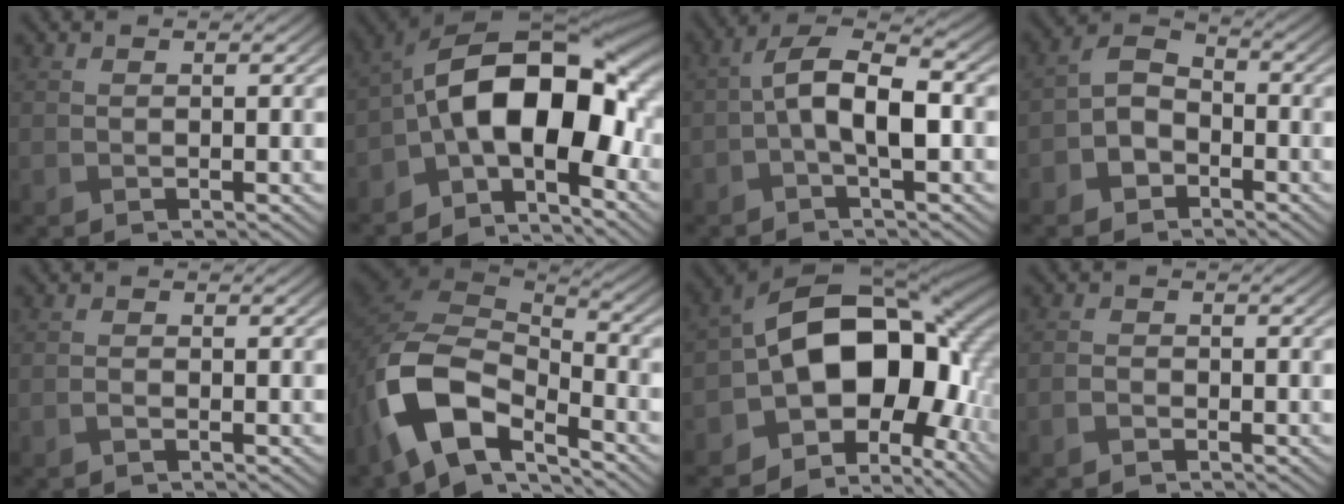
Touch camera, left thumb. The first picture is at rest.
{"total": 14.9, "force": [-3.5, 7.7, 12.3], "torque": [-0.194, 0.011, -0.077]}
{"total": 7.6, "force": [-0.9, 3.2, 6.8], "torque": [-0.127, 0.015, -0.024]}
{"total": 5.2, "force": [-2.4, 3.7, 2.8], "torque": [-0.059, 0.004, -0.059]}
{"total": 0.7, "force": [-0.5, 0.2, 0.4], "torque": [-0.009, 0.001, -0.010]}
{"total": 13.0, "force": [-6.7, 6.8, 8.9], "torque": [-0.200, -0.026, -0.133]}
{"total": 16.7, "force": [-3.0, 11.5, 11.7], "torque": [-0.175, -0.009, -0.055]}
{"total": 1.2, "force": [-0.9, 0.7, 0.4], "torque": [-0.008, 0.001, -0.022]}